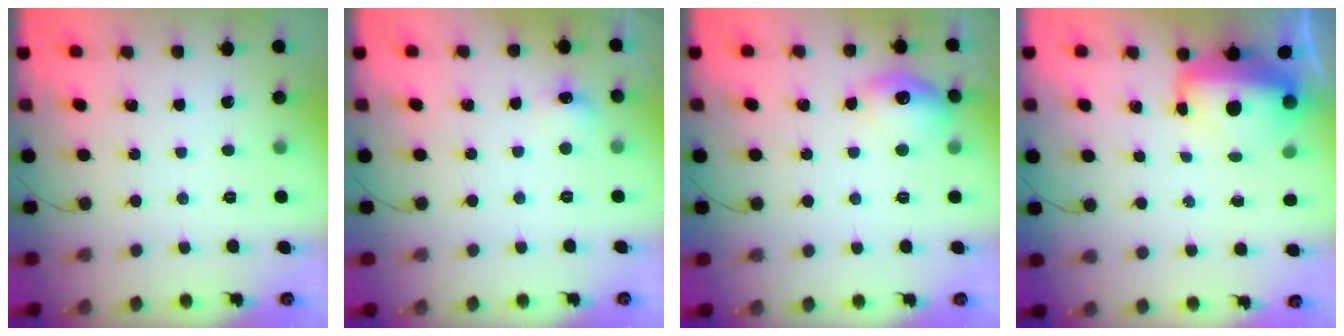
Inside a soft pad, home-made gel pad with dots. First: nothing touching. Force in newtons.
{"total": 5.8, "press": 5.6, "slide": 1.7}
{"total": 11.8, "press": 11.7, "slide": 0.7}
{"total": 11.7, "press": 11.4, "slide": 2.7}